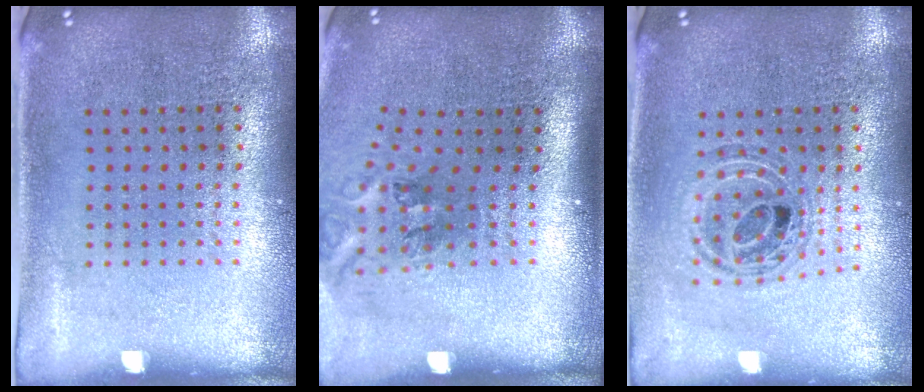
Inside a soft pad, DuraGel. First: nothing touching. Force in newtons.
{"total": 1.8, "press": 1.2, "slide": 1.3}
{"total": 0.9, "press": 0.9, "slide": 0.1}